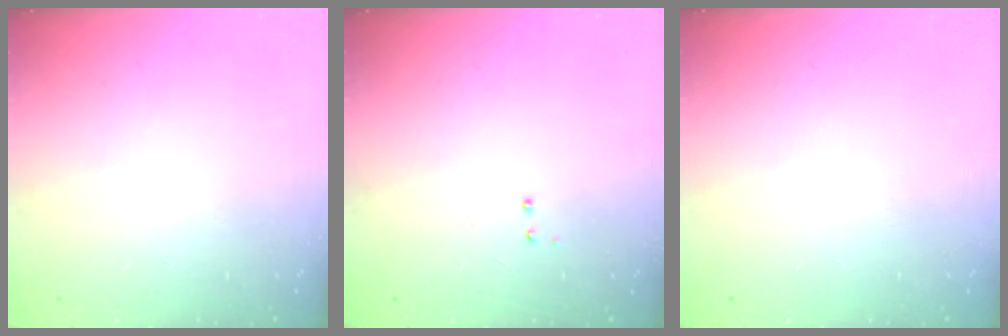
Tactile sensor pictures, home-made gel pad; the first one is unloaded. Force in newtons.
{"total": 2.9, "press": 2.8, "slide": 0.6}
{"total": 0.0}